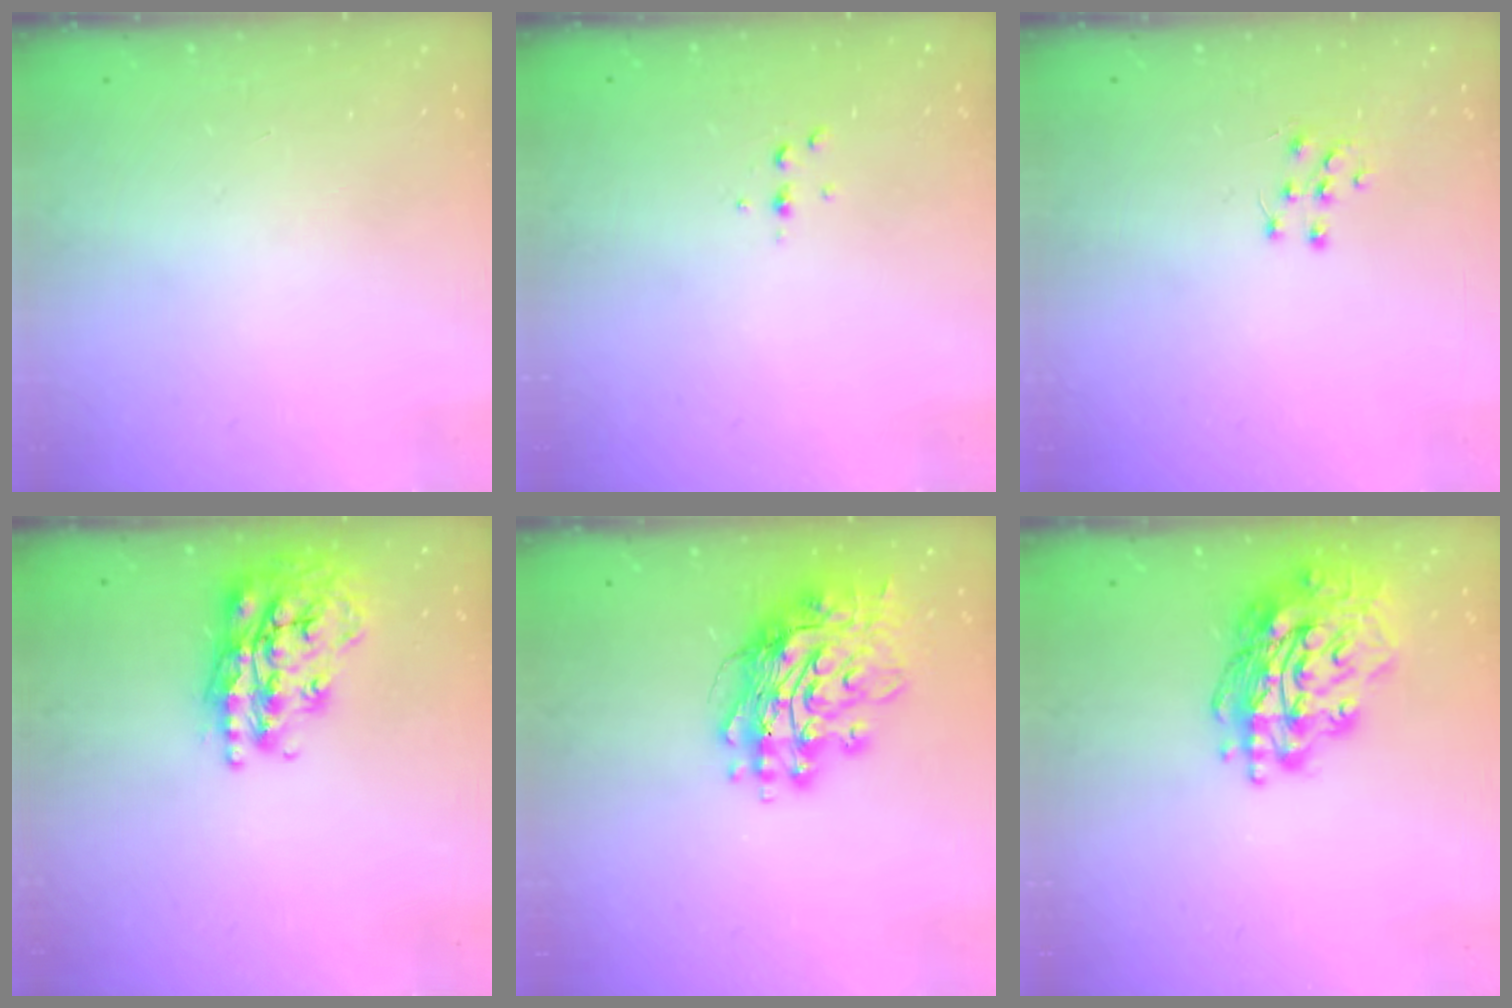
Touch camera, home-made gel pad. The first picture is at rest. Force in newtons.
{"total": 2.6, "press": 2.6, "slide": 0.3}
{"total": 5.5, "press": 5.5, "slide": 0.6}
{"total": 20.8, "press": 20.8, "slide": 1.4}
{"total": 17.5, "press": 17.4, "slide": 1.7}
{"total": 18.0, "press": 17.9, "slide": 1.8}